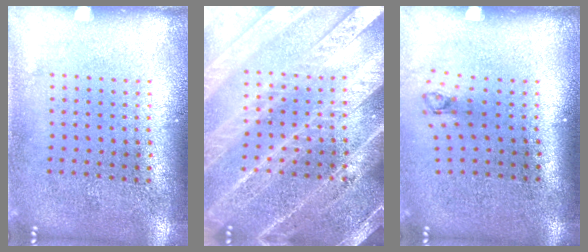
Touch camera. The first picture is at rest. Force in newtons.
{"total": 5.6, "press": 5.6, "slide": 0.6}
{"total": 0.7, "press": 0.3, "slide": 0.6}